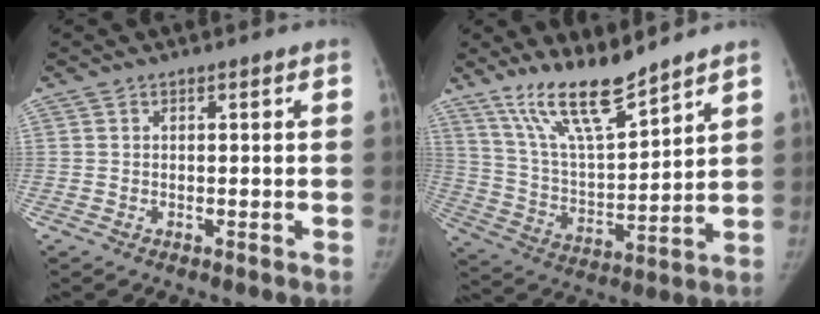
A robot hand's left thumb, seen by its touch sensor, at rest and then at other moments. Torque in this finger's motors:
{"motor_torque": [0.23, 0.16, 1.44, -1.33, 0.12]}